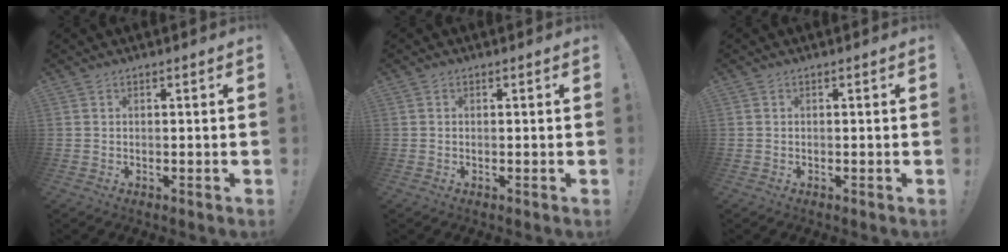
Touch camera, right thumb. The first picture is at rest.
{"total": 0.0}
{"total": 0.0}